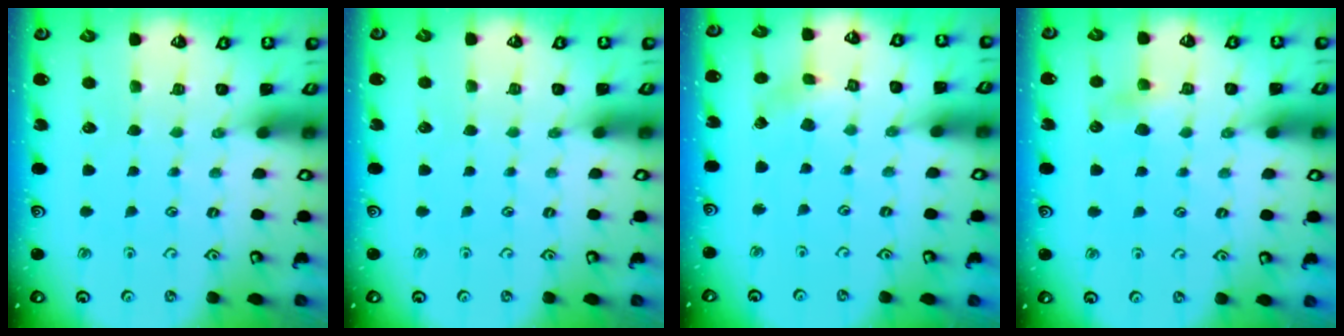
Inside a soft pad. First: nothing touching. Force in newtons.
{"total": 0.0}
{"total": 2.6, "press": 2.6, "slide": 0.3}
{"total": 4.2, "press": 4.2, "slide": 0.7}